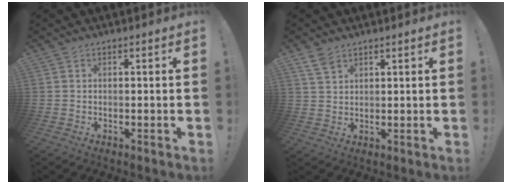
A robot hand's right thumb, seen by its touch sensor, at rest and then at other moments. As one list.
[{"total": 4.3, "force": [3.1, 2.3, 1.8], "torque": [-0.032, -0.016, 0.059]}]